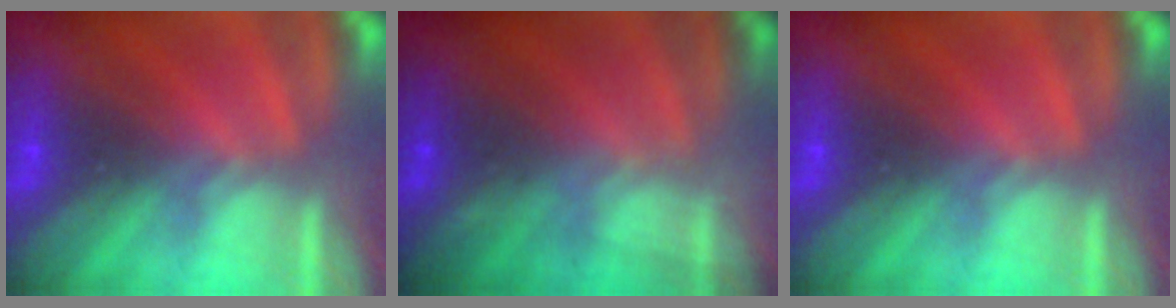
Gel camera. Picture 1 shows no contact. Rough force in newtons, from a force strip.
{"total": 1.6}
{"total": 0.0}